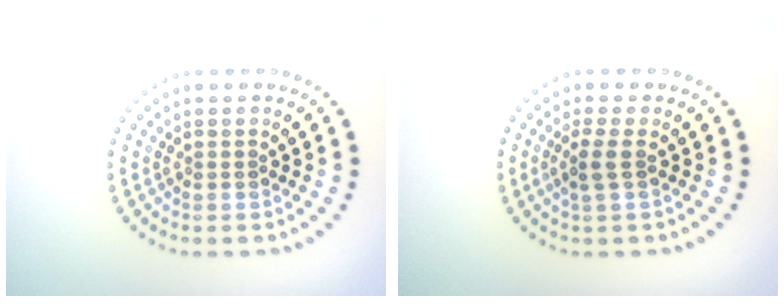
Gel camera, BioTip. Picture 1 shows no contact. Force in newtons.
{"total": 1.6, "press": 1.4, "slide": 0.9}